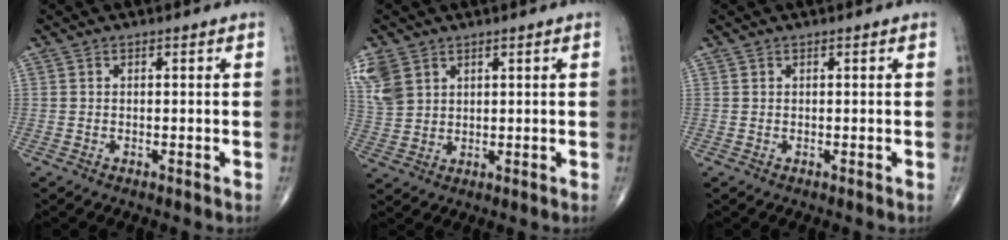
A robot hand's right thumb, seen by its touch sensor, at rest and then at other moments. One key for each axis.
{"total": 7.2, "fx": 3.8, "fy": 5.0, "fz": 3.6, "tx": -0.077, "ty": -0.004, "tz": 0.090}
{"total": 0.0}